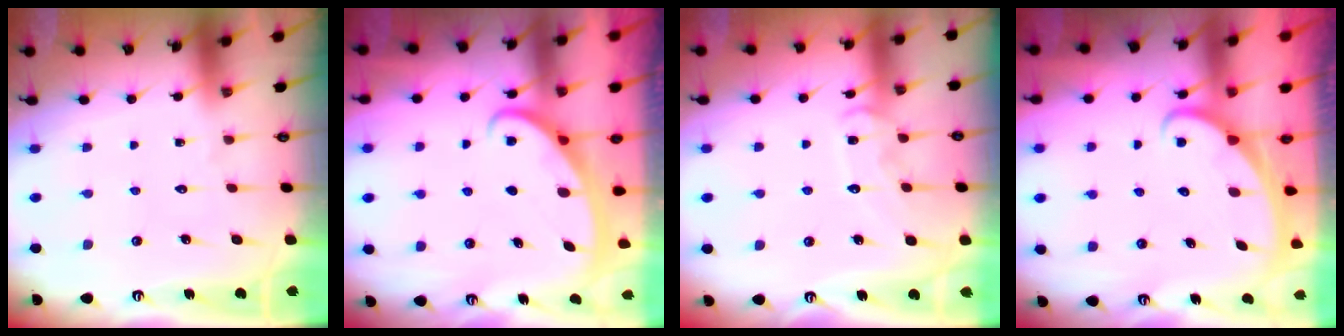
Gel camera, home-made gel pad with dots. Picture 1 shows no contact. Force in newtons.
{"total": 2.8, "press": 2.8, "slide": 0.4}
{"total": 10.4, "press": 10.4, "slide": 0.6}
{"total": 2.3, "press": 2.3, "slide": 0.1}